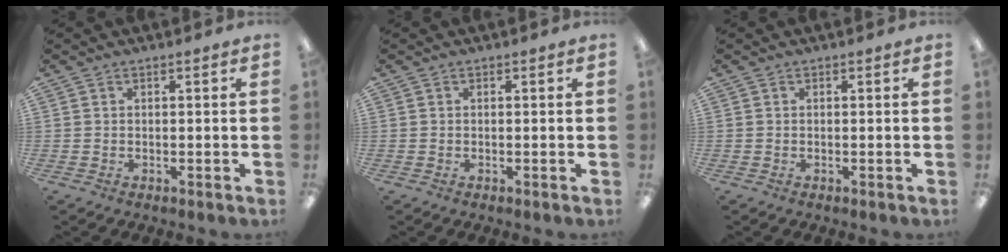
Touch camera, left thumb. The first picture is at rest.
{"total": 0.0}
{"total": 0.0}